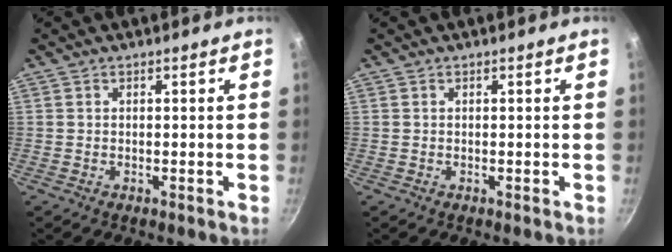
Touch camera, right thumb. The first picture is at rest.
{"total": 0.0}